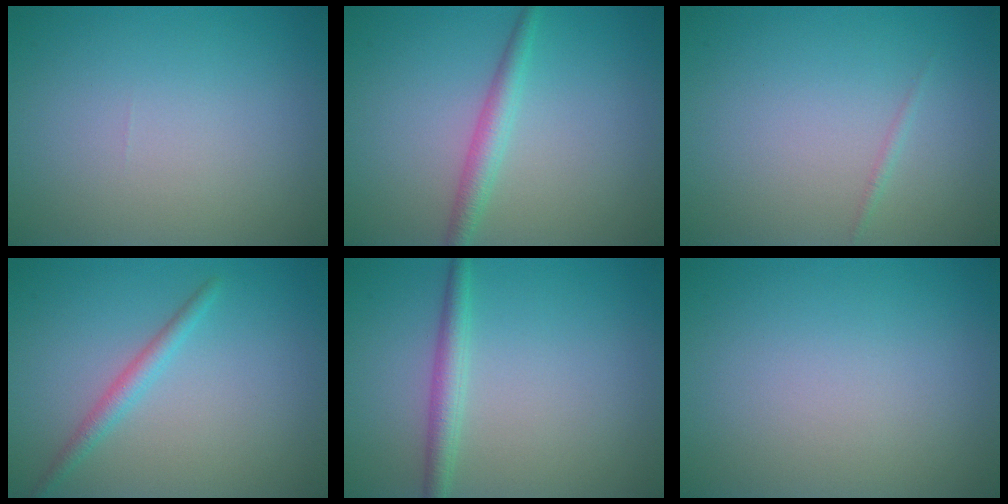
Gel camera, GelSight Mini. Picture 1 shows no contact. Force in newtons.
{"total": 2.2, "press": 2.2, "slide": 0.0}
{"total": 0.5, "press": 0.5, "slide": 0.0}
{"total": 1.8, "press": 1.8, "slide": 0.0}
{"total": 2.2, "press": 2.2, "slide": 0.1}
{"total": 0.0}